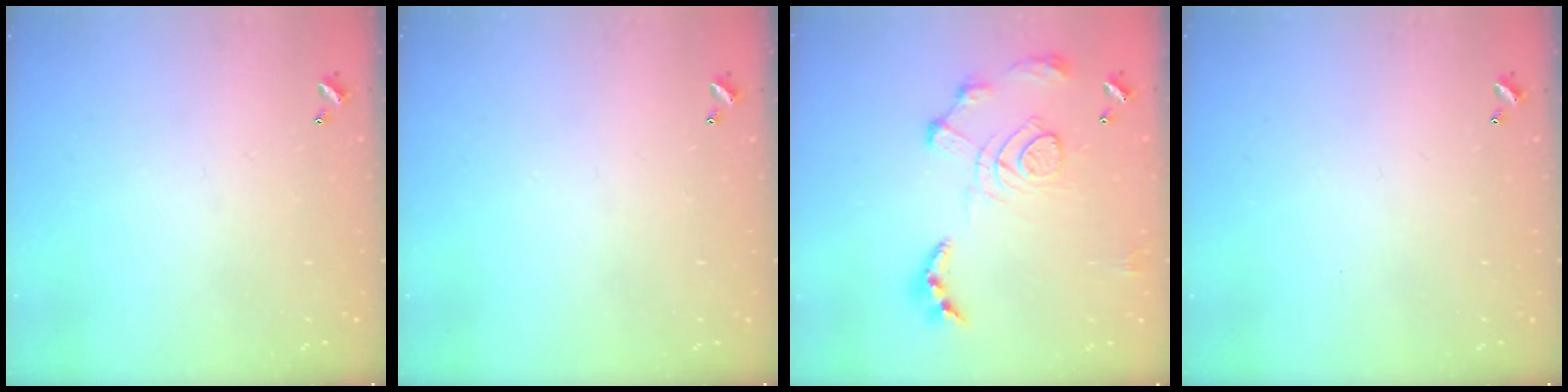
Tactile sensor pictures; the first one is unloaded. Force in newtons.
{"total": 0.0}
{"total": 13.9, "press": 13.8, "slide": 1.5}
{"total": 0.0}